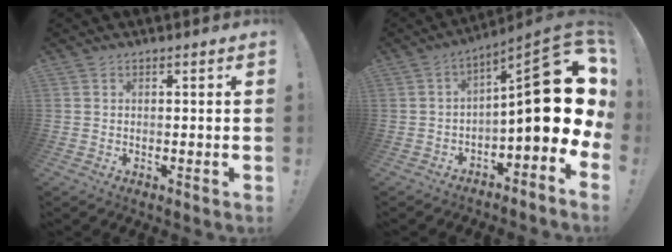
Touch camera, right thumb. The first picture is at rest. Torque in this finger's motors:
{"motor_torque": [2.22, 2.79, 1.56, -1.21, 0.11]}